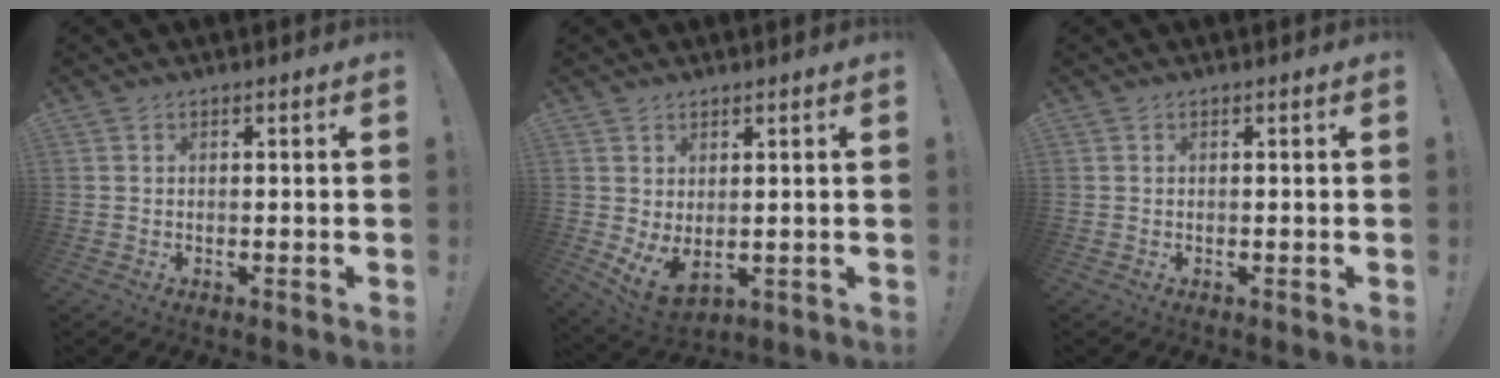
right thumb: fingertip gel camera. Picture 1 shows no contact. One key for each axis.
{"total": 5.4, "fx": 1.6, "fy": 2.7, "fz": 4.4, "tx": -0.066, "ty": -0.018, "tz": 0.038}
{"total": 0.0}